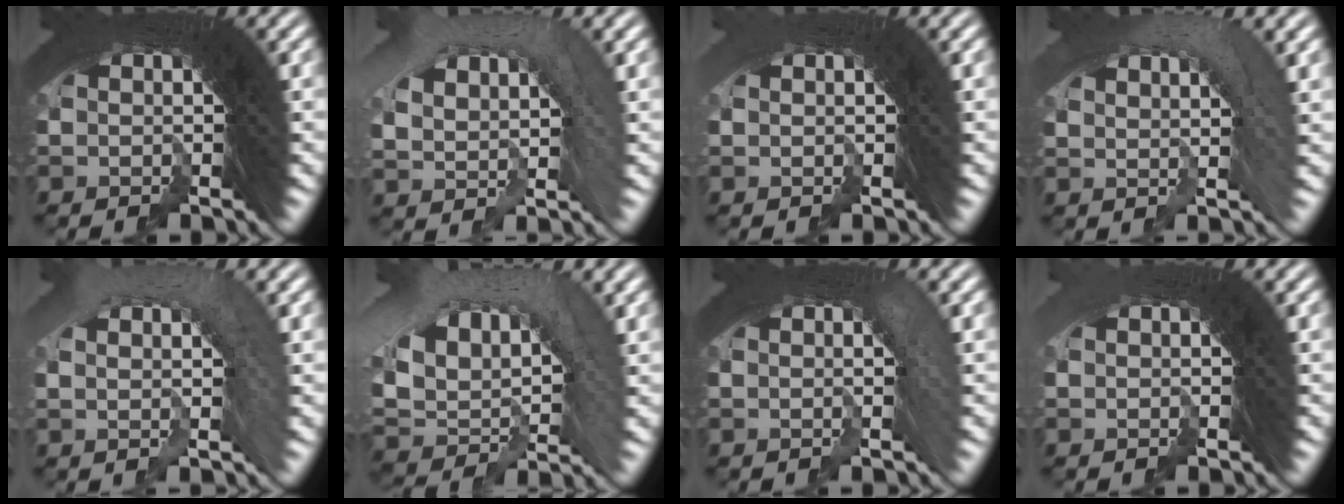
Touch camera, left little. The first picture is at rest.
{"total": 4.6, "force": [-2.5, 3.7, 1.1], "torque": [-0.028, -0.008, -0.038]}
{"total": 1.3, "force": [-0.7, 0.0, -1.1], "torque": [0.006, -0.001, -0.010]}
{"total": 2.5, "force": [-0.3, 1.8, 1.7], "torque": [-0.023, 0.005, -0.007]}
{"total": 2.8, "force": [-2.4, 1.4, 0.0], "torque": [0.005, 0.002, -0.039]}
{"total": 5.8, "force": [-2.5, 4.6, 2.4], "torque": [-0.063, -0.022, -0.030]}
{"total": 0.8, "force": [-0.1, 0.4, 0.7], "torque": [-0.004, 0.012, -0.005]}
{"total": 1.7, "force": [-1.2, 0.2, -1.2], "torque": [0.011, -0.006, -0.016]}